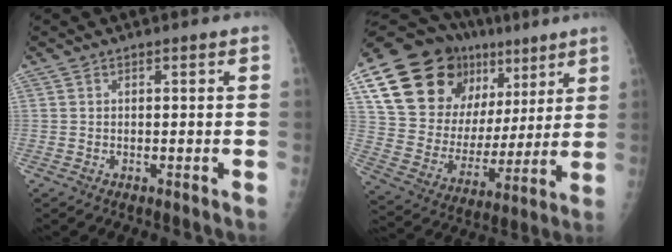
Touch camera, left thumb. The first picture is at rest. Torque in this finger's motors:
{"motor_torque": [2.69, 2.32, 1.89, -0.88, 0.33]}